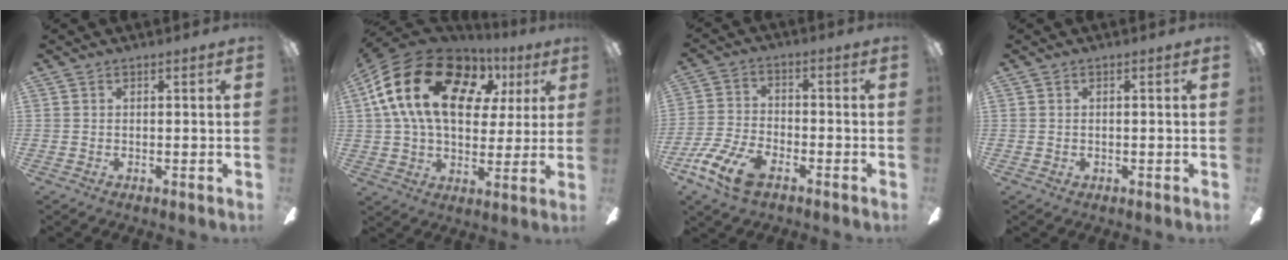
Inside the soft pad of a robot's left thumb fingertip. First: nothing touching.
{"total": 23.0, "force": [7.3, 14.9, 15.8], "torque": [-0.307, -0.007, 0.125]}
{"total": 11.8, "force": [-6.8, 5.9, 7.5], "torque": [-0.168, 0.029, -0.130]}
{"total": 0.8, "force": [-0.3, 0.7, 0.3], "torque": [-0.006, 0.004, -0.008]}